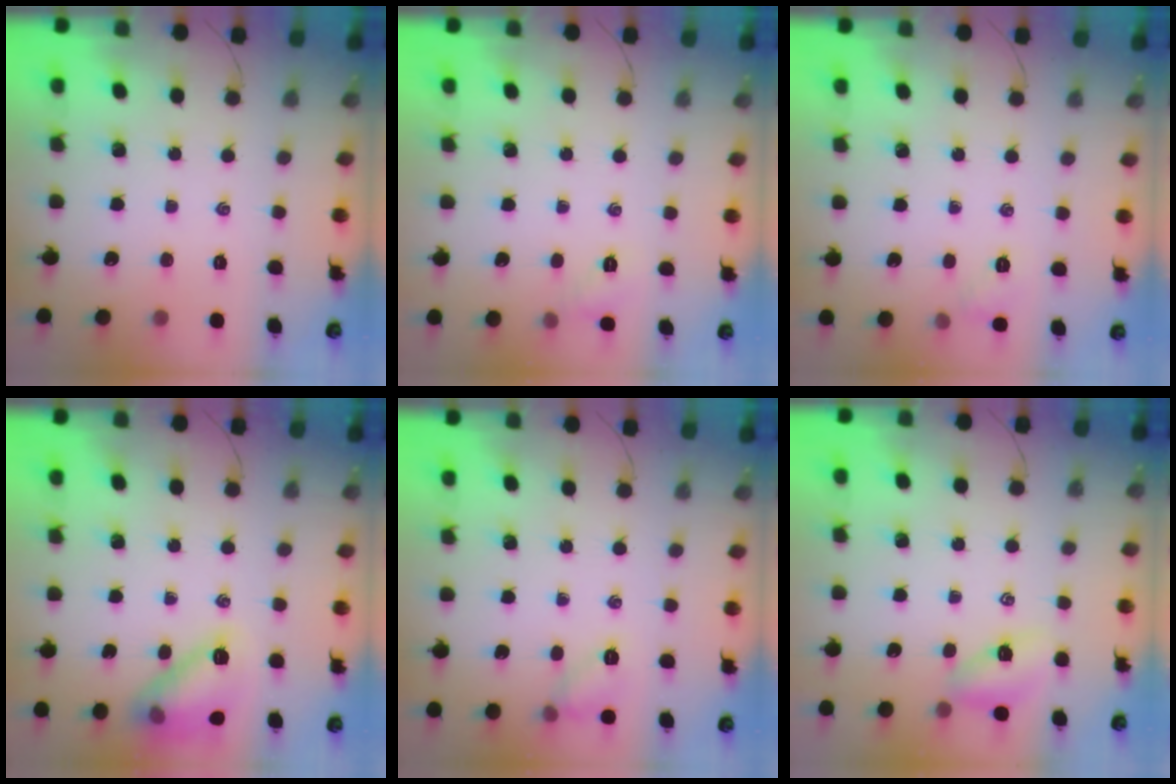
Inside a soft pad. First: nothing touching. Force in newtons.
{"total": 5.9, "press": 5.6, "slide": 1.9}
{"total": 3.8, "press": 3.6, "slide": 1.1}
{"total": 13.3, "press": 13.3, "slide": 0.2}
{"total": 6.9, "press": 6.8, "slide": 0.8}
{"total": 5.5, "press": 5.4, "slide": 1.1}